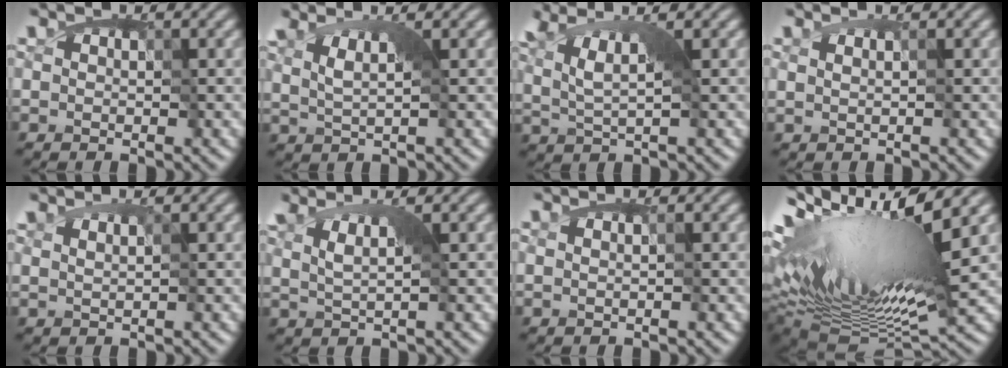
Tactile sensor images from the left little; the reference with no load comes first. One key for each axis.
{"total": 4.4, "fx": 1.8, "fy": 1.8, "fz": 3.7, "tx": -0.078, "ty": 0.022, "tz": 0.020}
{"total": 9.1, "fx": 3.2, "fy": 3.6, "fz": 7.7, "tx": -0.165, "ty": 0.044, "tz": 0.042}
{"total": 0.0}
{"total": 1.2, "fx": 0.6, "fy": 0.4, "fz": 1.0, "tx": -0.019, "ty": 0.013, "tz": -0.001}
{"total": 5.0, "fx": 2.2, "fy": 2.0, "fz": 4.1, "tx": -0.088, "ty": 0.024, "tz": 0.027}
{"total": 0.0}
{"total": 16.0, "fx": 3.6, "fy": 4.5, "fz": 15.0, "tx": -0.299, "ty": 0.021, "tz": 0.073}